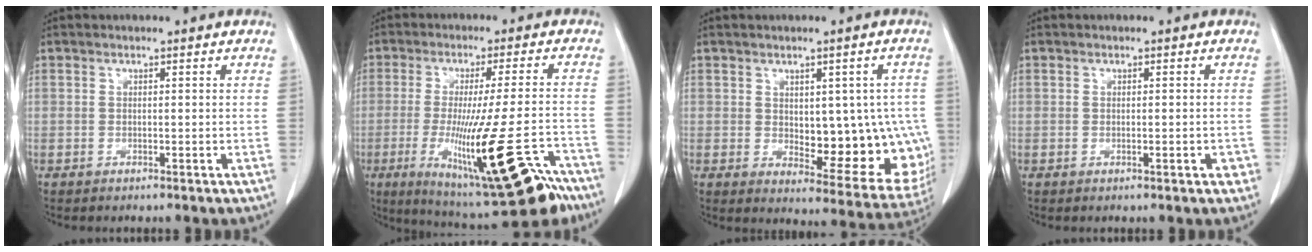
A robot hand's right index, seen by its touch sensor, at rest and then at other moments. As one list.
[{"total": 21.1, "force": [-11.3, 2.3, 17.7], "torque": [-0.242, -0.027, -0.167]}, {"total": 14.1, "force": [-0.5, 6.7, 12.4], "torque": [-0.132, 0.002, 0.015]}, {"total": 1.8, "force": [-0.5, 0.5, 1.6], "torque": [-0.025, 0.000, -0.003]}]